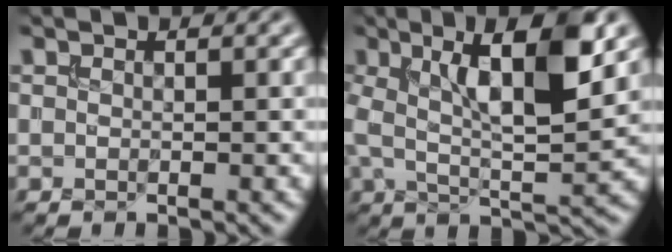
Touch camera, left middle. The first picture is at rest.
{"total": 9.4, "force": [2.4, 2.9, 8.6], "torque": [-0.147, 0.008, 0.036]}